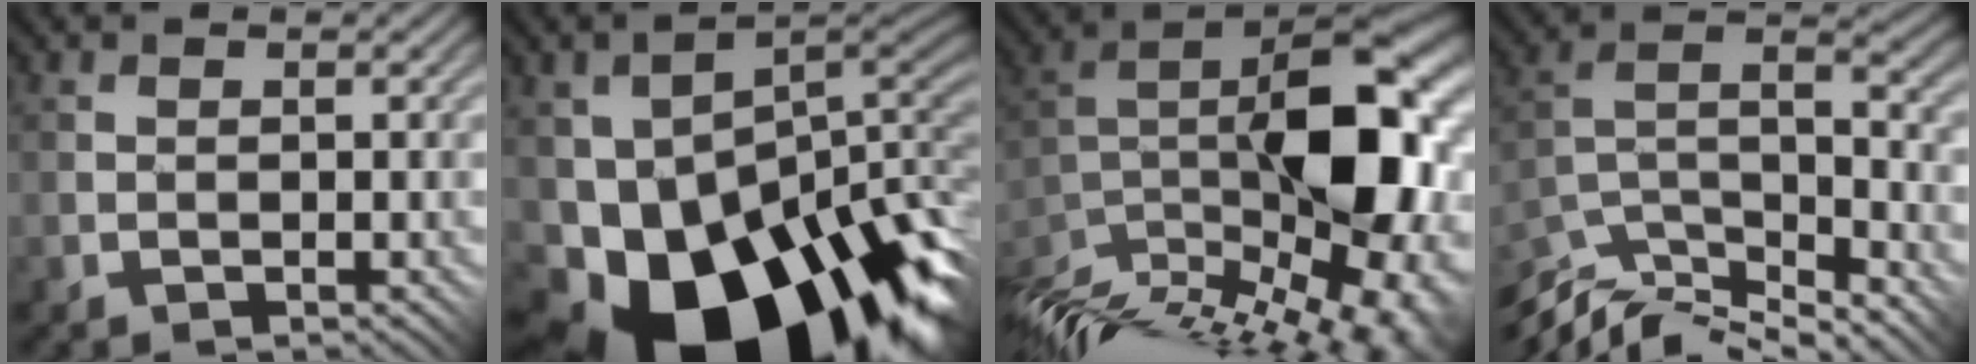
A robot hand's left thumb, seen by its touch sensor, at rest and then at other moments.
{"total": 18.7, "force": [-7.8, 11.1, 12.8], "torque": [-0.215, -0.039, -0.110]}
{"total": 16.1, "force": [-5.7, 6.8, 13.5], "torque": [-0.208, 0.006, -0.105]}
{"total": 12.9, "force": [-10.6, 3.1, 6.6], "torque": [-0.144, -0.002, -0.175]}